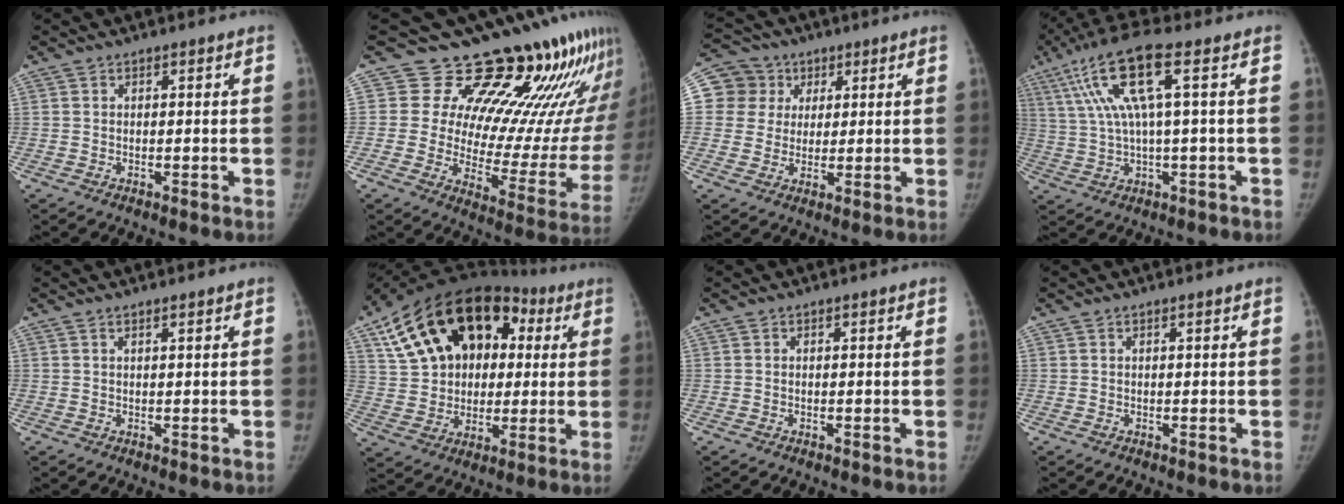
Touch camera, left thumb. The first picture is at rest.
{"total": 23.0, "force": [18.1, 8.7, 11.2], "torque": [-0.092, -0.116, 0.231]}
{"total": 8.7, "force": [2.7, 8.2, 0.7], "torque": [0.023, 0.003, 0.046]}
{"total": 12.3, "force": [4.1, 1.5, 11.5], "torque": [-0.262, 0.019, 0.077]}
{"total": 0.7, "force": [0.5, -0.1, 0.5], "torque": [-0.016, -0.004, 0.014]}
{"total": 23.5, "force": [7.5, 16.5, 15.0], "torque": [-0.226, 0.030, 0.123]}
{"total": 0.0}
{"total": 0.0}